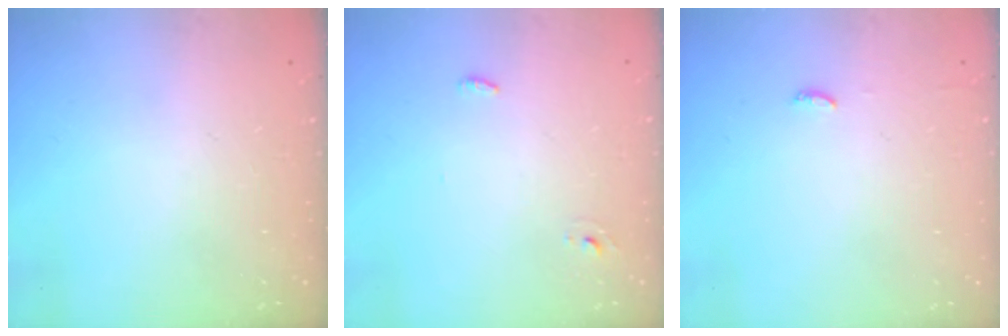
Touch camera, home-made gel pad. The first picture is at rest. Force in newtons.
{"total": 3.0, "press": 2.8, "slide": 1.2}
{"total": 3.8, "press": 3.6, "slide": 1.2}